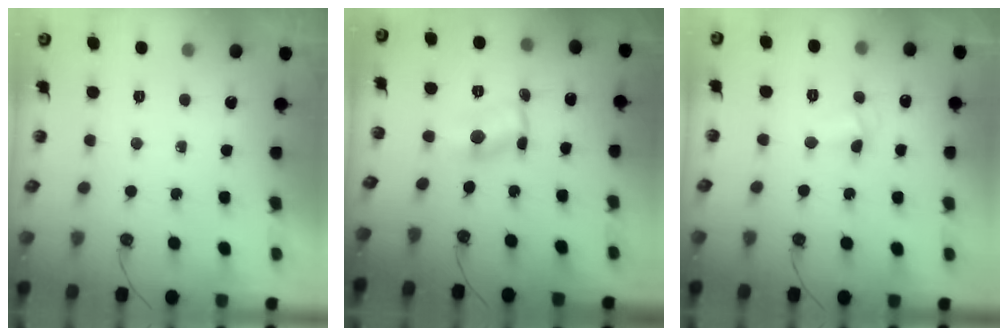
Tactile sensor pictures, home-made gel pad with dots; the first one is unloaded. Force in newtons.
{"total": 2.2, "press": 2.1, "slide": 0.3}
{"total": 4.1, "press": 4.1, "slide": 0.0}